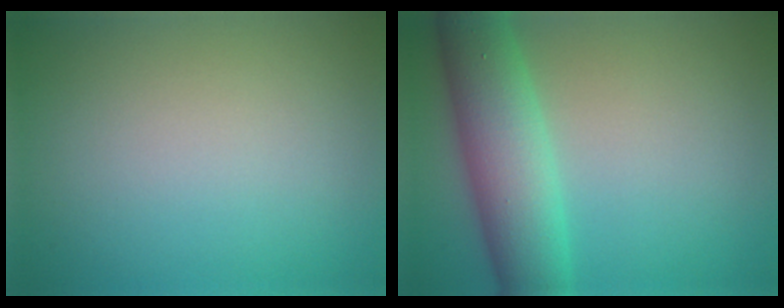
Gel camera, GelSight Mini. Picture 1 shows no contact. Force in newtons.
{"total": 7.5, "press": 7.5, "slide": 0.1}